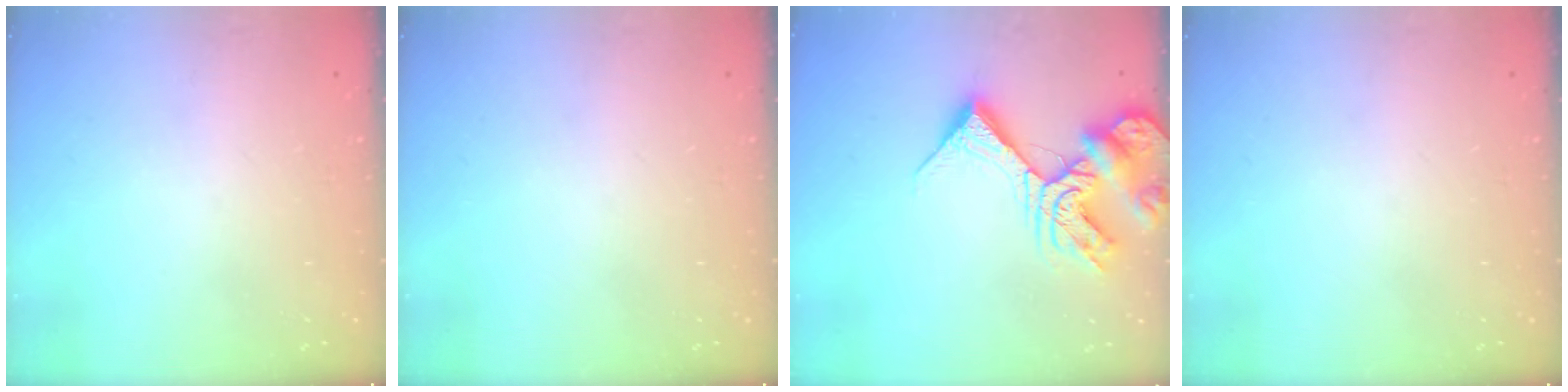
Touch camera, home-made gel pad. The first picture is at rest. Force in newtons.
{"total": 0.0}
{"total": 13.8, "press": 13.7, "slide": 1.8}
{"total": 0.0}